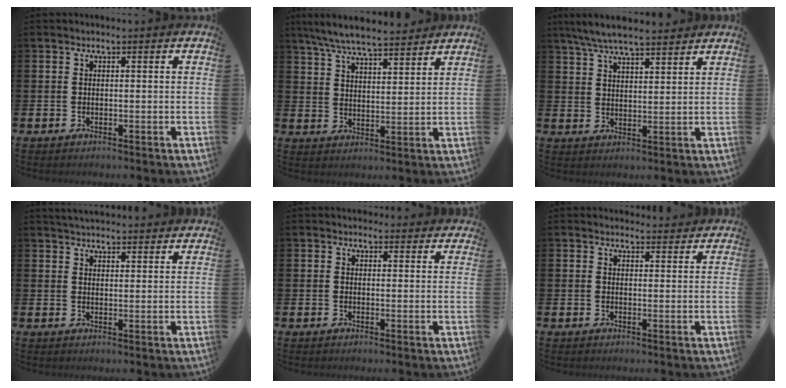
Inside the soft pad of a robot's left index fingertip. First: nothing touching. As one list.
[{"total": 7.3, "force": [6.8, 0.9, 2.3], "torque": [-0.073, -0.028, 0.125]}, {"total": 6.5, "force": [6.0, 0.9, 2.2], "torque": [-0.066, -0.018, 0.112]}, {"total": 3.8, "force": [3.8, 0.3, 0.2], "torque": [-0.006, -0.020, 0.070]}, {"total": 2.0, "force": [2.0, 0.6, -0.1], "torque": [0.011, -0.010, 0.034]}, {"total": 2.2, "force": [2.2, 0.5, -0.2], "torque": [0.008, -0.014, 0.038]}]